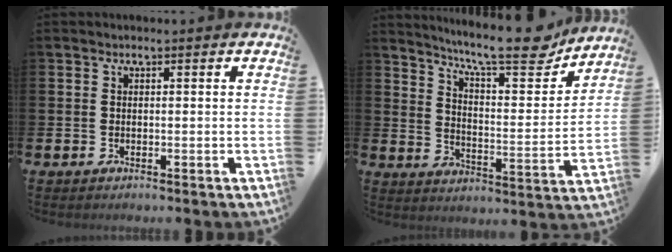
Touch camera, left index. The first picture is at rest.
{"total": 12.1, "force": [10.4, 2.2, 5.8], "torque": [-0.103, -0.073, 0.173]}